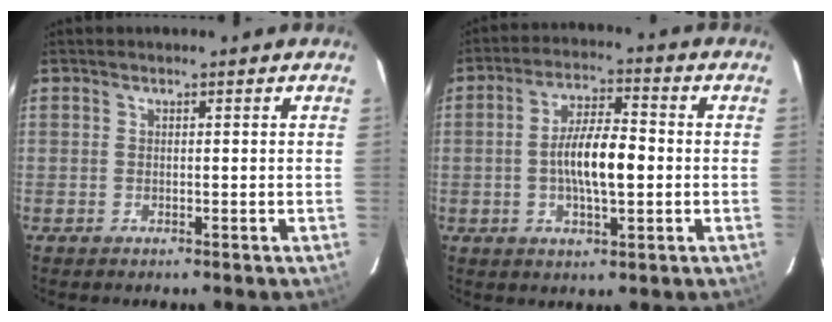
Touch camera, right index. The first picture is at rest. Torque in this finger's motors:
{"motor_torque": [1.38, -0.08, 0.68, 0.17]}